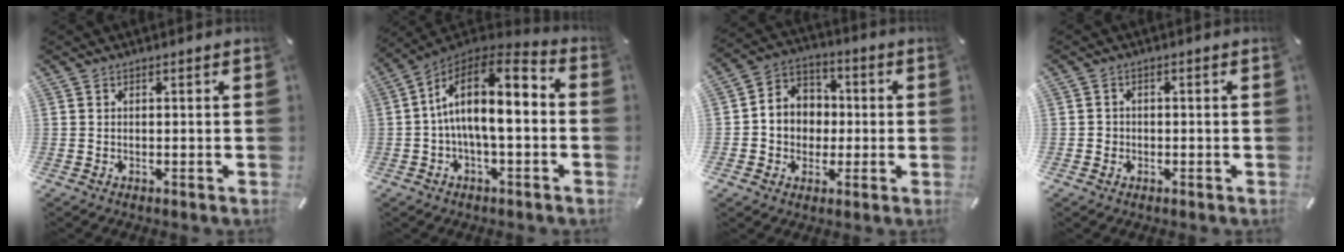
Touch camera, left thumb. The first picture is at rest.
{"total": 14.5, "force": [-0.5, 6.6, 12.9], "torque": [-0.224, 0.003, -0.009]}
{"total": 8.2, "force": [-1.3, 7.9, 1.7], "torque": [-0.045, 0.017, -0.025]}
{"total": 1.8, "force": [-0.5, 1.7, 0.5], "torque": [-0.008, 0.006, -0.014]}